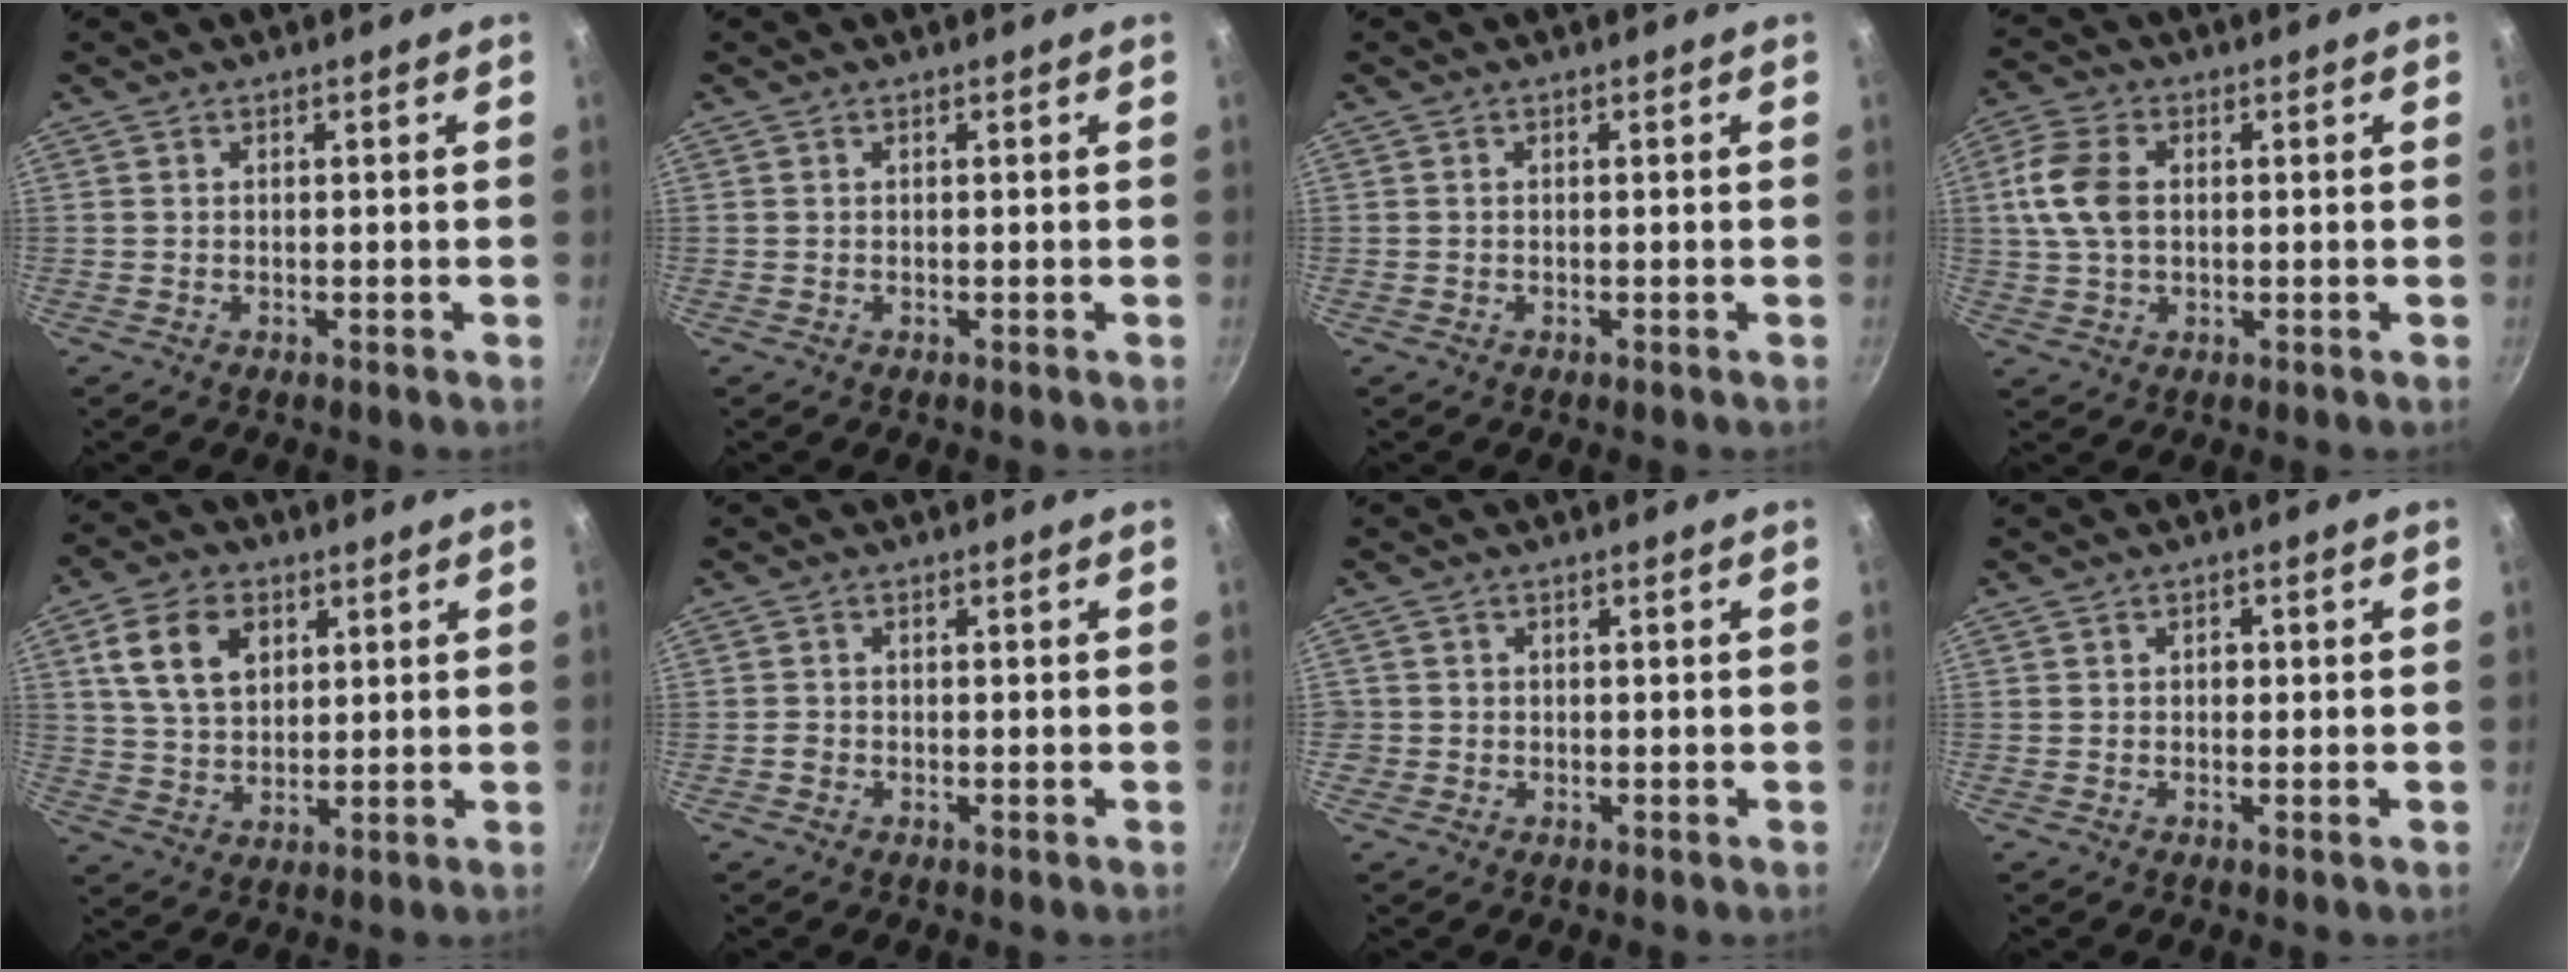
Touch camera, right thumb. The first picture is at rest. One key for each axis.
{"total": 0.0}
{"total": 0.0}
{"total": 8.9, "fx": 1.1, "fy": 5.9, "fz": 6.6, "tx": -0.132, "ty": 0.011, "tz": 0.015}
{"total": 10.9, "fx": 3.8, "fy": 7.6, "fz": 6.9, "tx": -0.104, "ty": -0.004, "tz": 0.070}
{"total": 0.9, "fx": -0.5, "fy": 0.7, "fz": 0.3, "tx": -0.008, "ty": 0.003, "tz": -0.014}
{"total": 1.5, "fx": -0.3, "fy": 1.5, "fz": 0.2, "tx": 0.005, "ty": 0.007, "tz": -0.003}
{"total": 1.5, "fx": -0.2, "fy": 1.1, "fz": 1.0, "tx": -0.015, "ty": 0.004, "tz": -0.006}